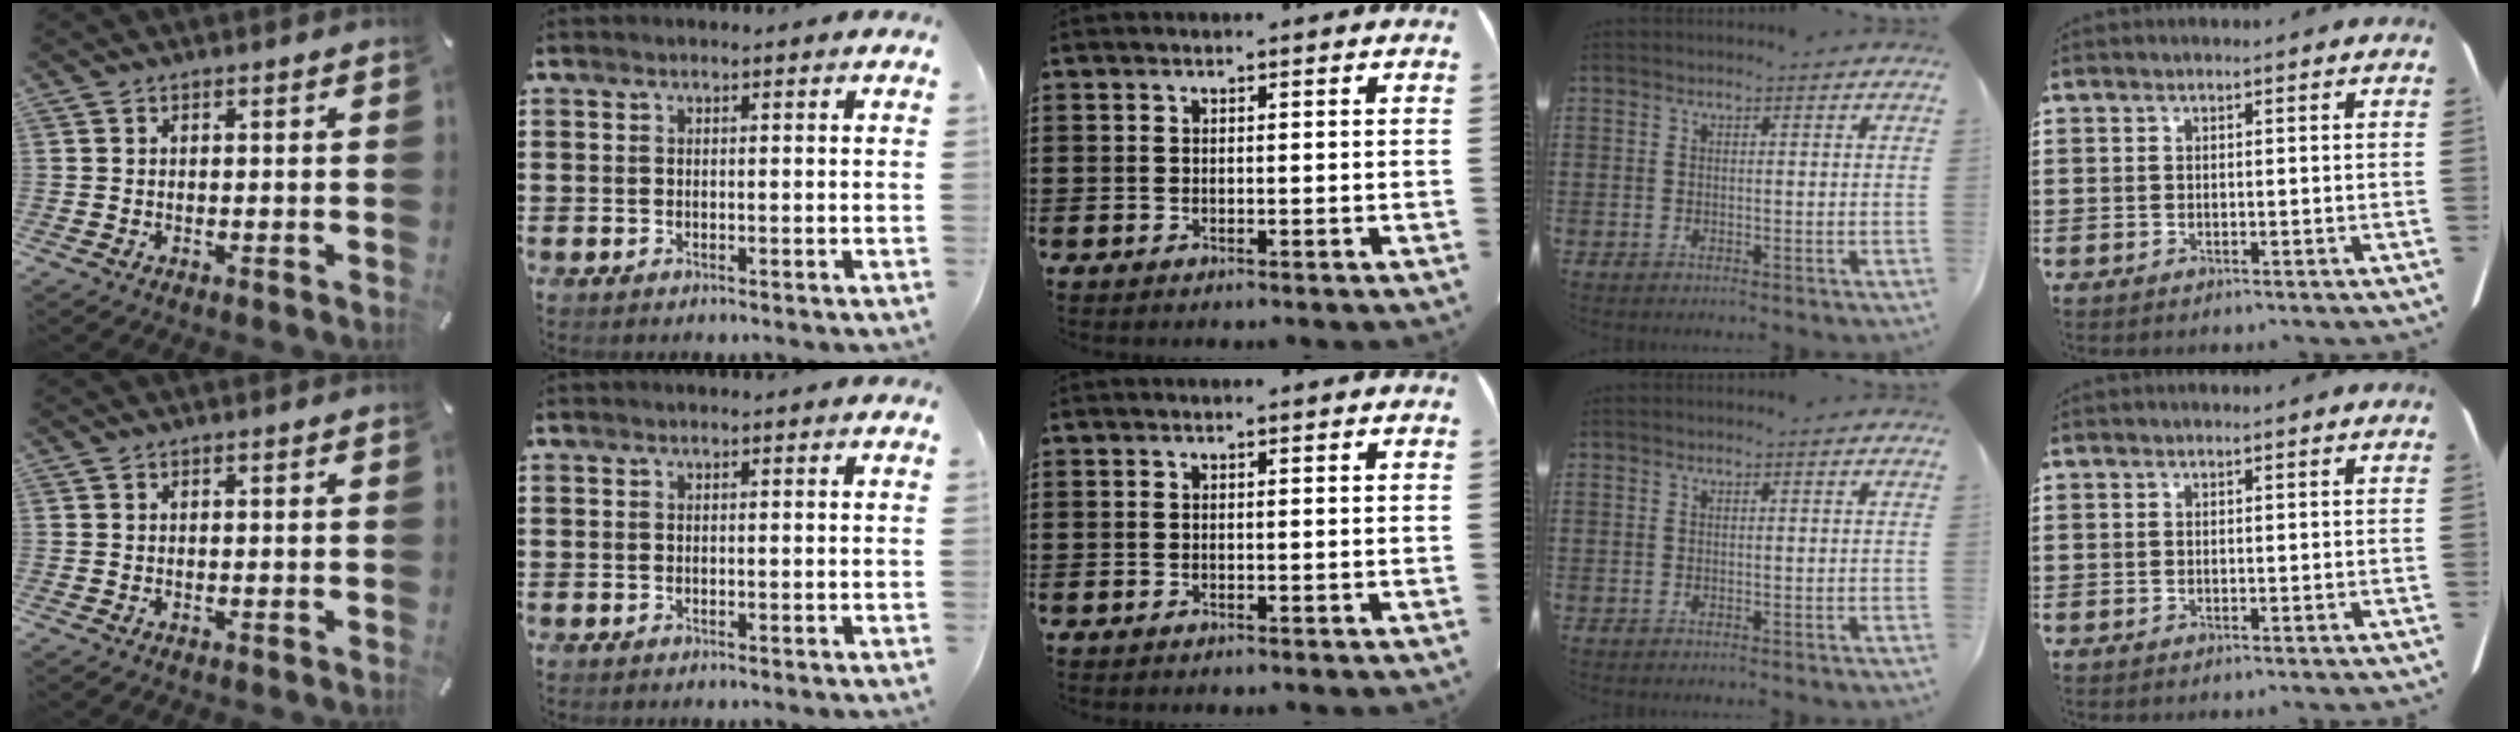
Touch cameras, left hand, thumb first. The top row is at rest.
{}